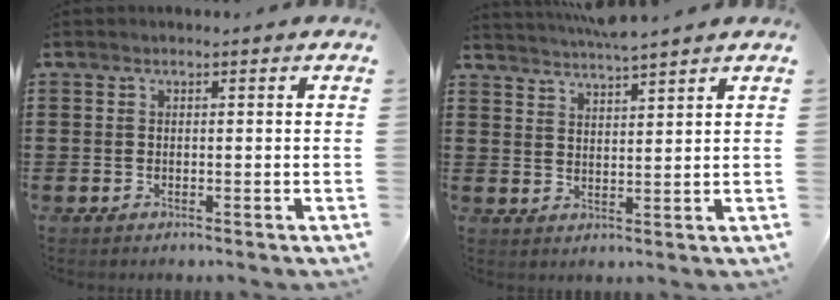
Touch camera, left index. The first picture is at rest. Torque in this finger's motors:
{"motor_torque": [1.21, -0.93, 0.12, 0.05]}